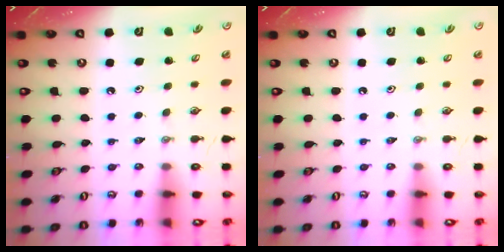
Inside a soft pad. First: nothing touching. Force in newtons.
{"total": 0.0}